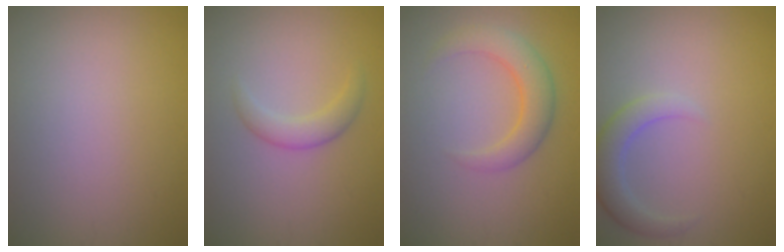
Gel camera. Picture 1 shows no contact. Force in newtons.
{"total": 2.2, "press": 2.2, "slide": 0.1}
{"total": 3.6, "press": 3.6, "slide": 0.2}
{"total": 2.9, "press": 2.9, "slide": 0.4}